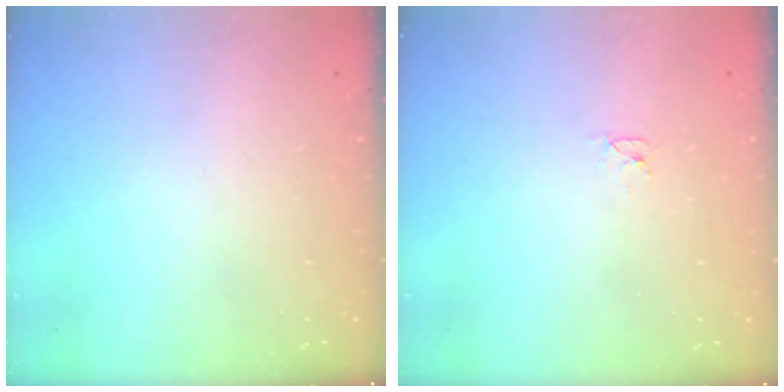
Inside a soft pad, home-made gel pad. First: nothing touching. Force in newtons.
{"total": 2.6, "press": 2.6, "slide": 0.3}